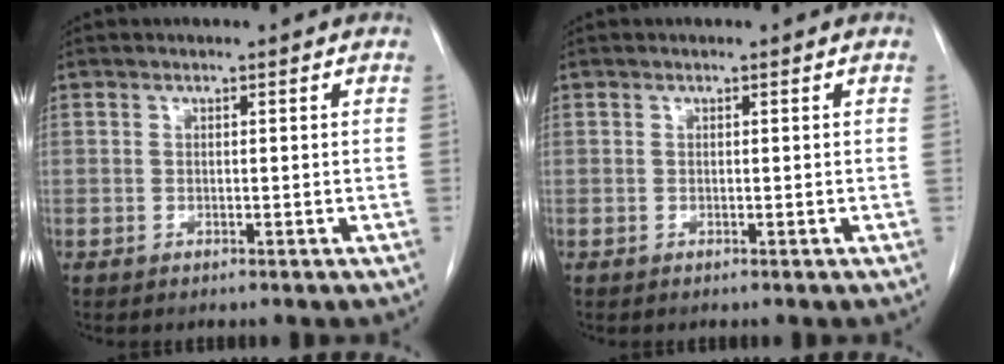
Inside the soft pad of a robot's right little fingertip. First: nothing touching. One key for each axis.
{"total": 0.0}